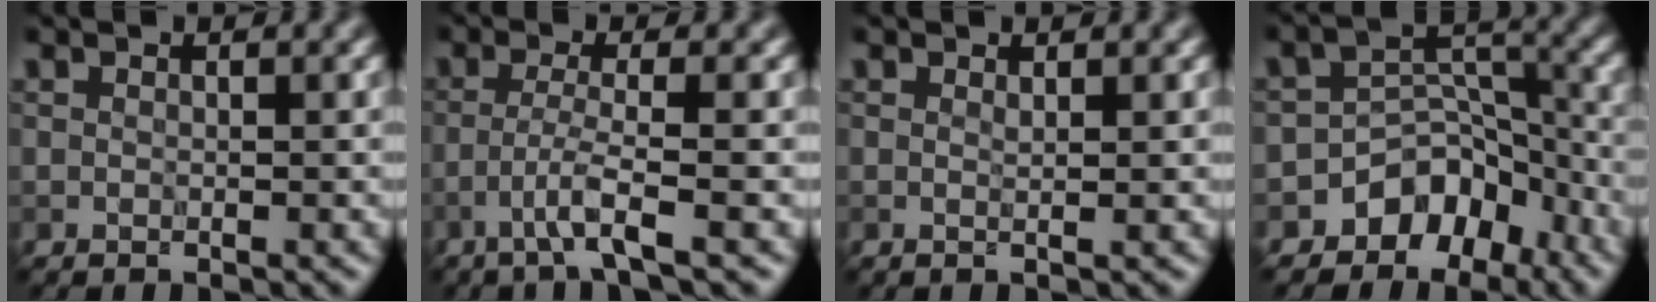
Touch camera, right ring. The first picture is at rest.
{"total": 2.9, "force": [-1.5, 0.0, 2.4], "torque": [-0.043, 0.009, -0.044]}
{"total": 0.6, "force": [0.3, 0.0, 0.5], "torque": [-0.009, -0.002, 0.004]}
{"total": 5.4, "force": [-3.6, 3.8, 1.5], "torque": [0.002, 0.006, -0.062]}